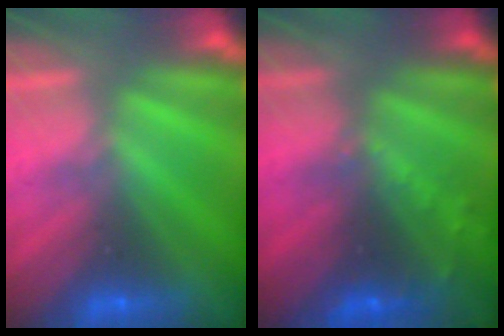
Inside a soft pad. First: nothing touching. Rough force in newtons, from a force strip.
{"total": 8.0}